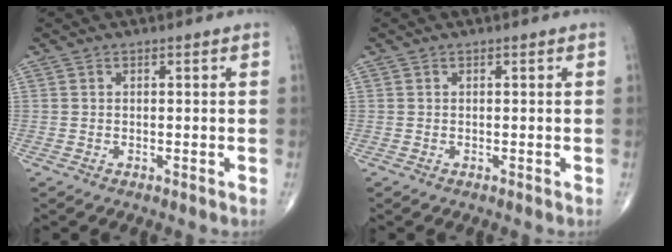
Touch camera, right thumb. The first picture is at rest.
{"total": 0.0}